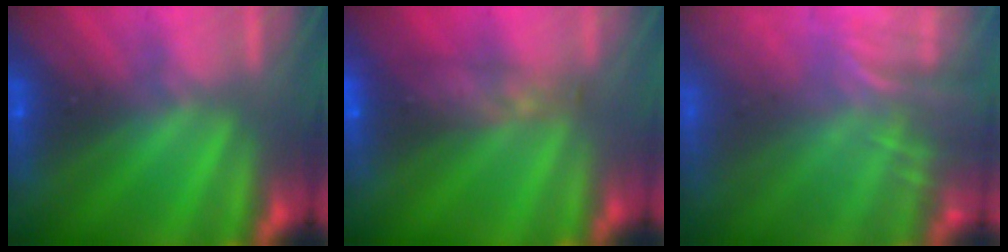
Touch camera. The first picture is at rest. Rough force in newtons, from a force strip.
{"total": 5.6}
{"total": 7.8}